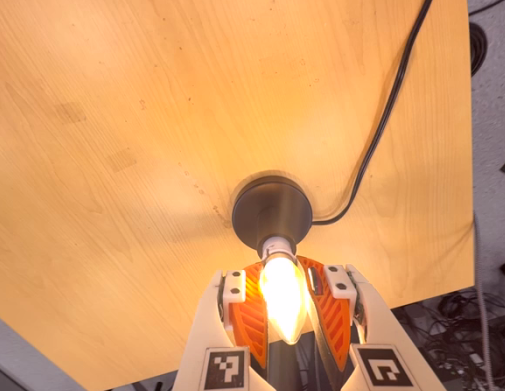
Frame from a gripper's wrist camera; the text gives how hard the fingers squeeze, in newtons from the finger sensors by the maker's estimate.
{"total": 23.9, "left": 23.4, "right": 24.4}